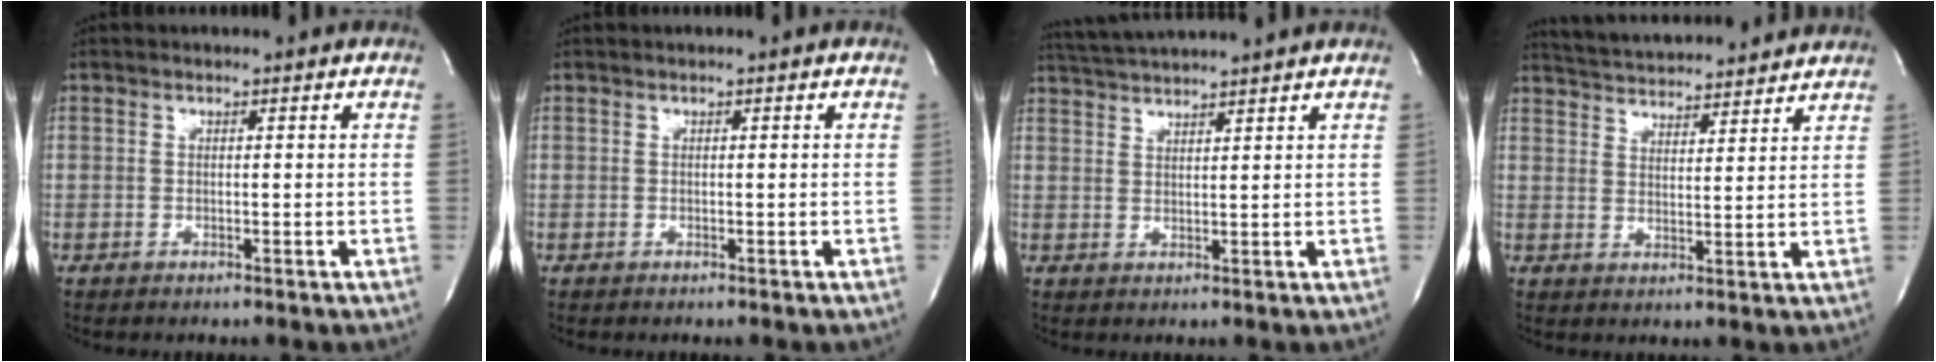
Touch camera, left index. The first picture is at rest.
{"total": 0.0}
{"total": 7.0, "force": [6.5, -1.3, 2.3], "torque": [-0.047, 0.021, 0.108]}
{"total": 14.6, "force": [13.7, 2.0, 4.5], "torque": [-0.080, 0.023, 0.200]}